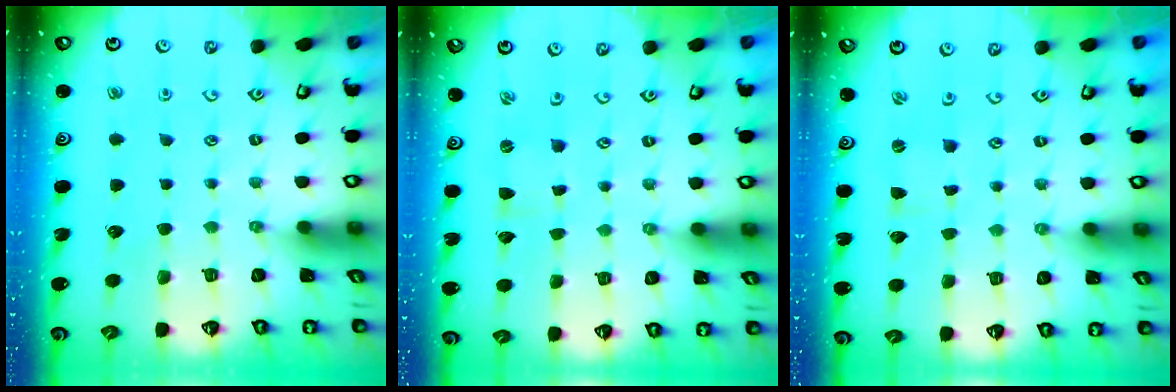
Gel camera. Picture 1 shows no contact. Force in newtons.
{"total": 0.0}
{"total": 0.0}